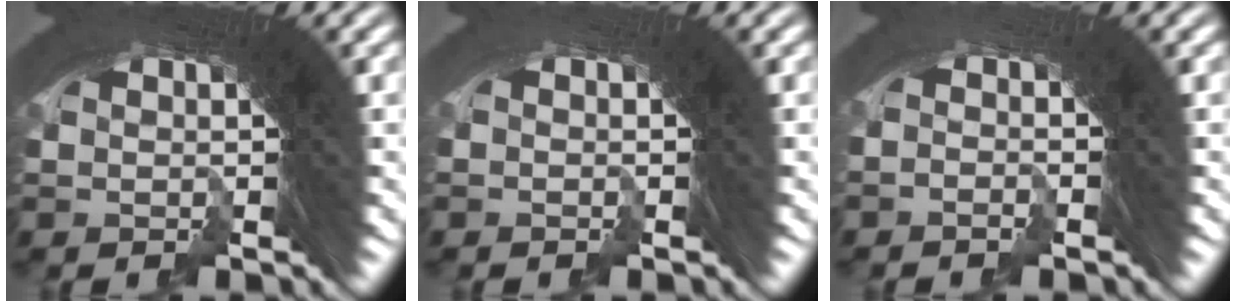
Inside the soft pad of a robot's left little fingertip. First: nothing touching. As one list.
[{"total": 1.7, "force": [-0.6, -0.9, -1.3], "torque": [0.023, -0.003, -0.008]}, {"total": 2.7, "force": [-1.0, -1.4, -2.0], "torque": [0.042, 0.000, -0.018]}]